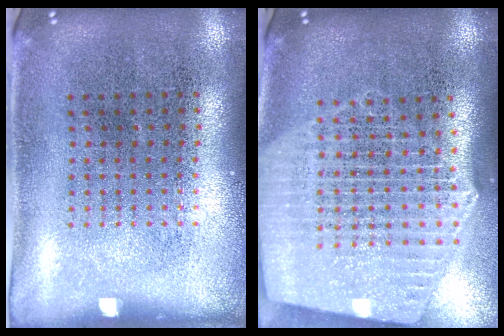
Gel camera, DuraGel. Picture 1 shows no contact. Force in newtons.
{"total": 2.8, "press": 2.3, "slide": 1.5}